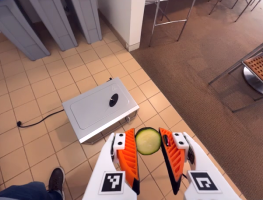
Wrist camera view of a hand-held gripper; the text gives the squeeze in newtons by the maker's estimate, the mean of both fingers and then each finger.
{"total": 8.8, "left": 8.9, "right": 8.7}